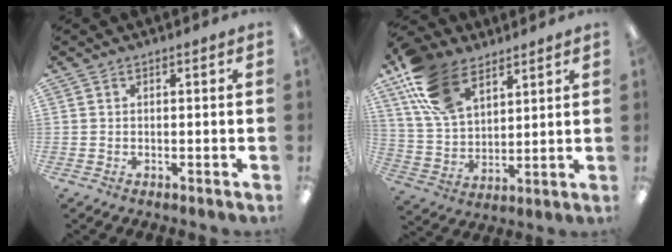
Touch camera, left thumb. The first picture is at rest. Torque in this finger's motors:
{"motor_torque": [0.27, 0.31, 1.34, -1.42, 0.43]}